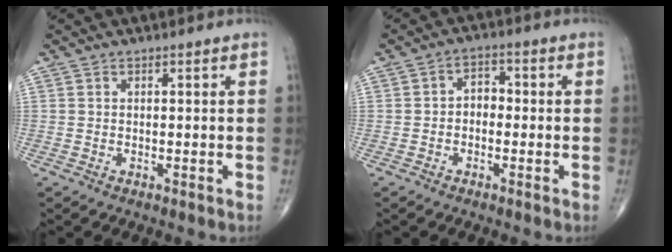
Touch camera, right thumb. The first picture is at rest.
{"total": 3.5, "force": [-0.8, 2.6, 2.2], "torque": [-0.017, 0.019, -0.027]}